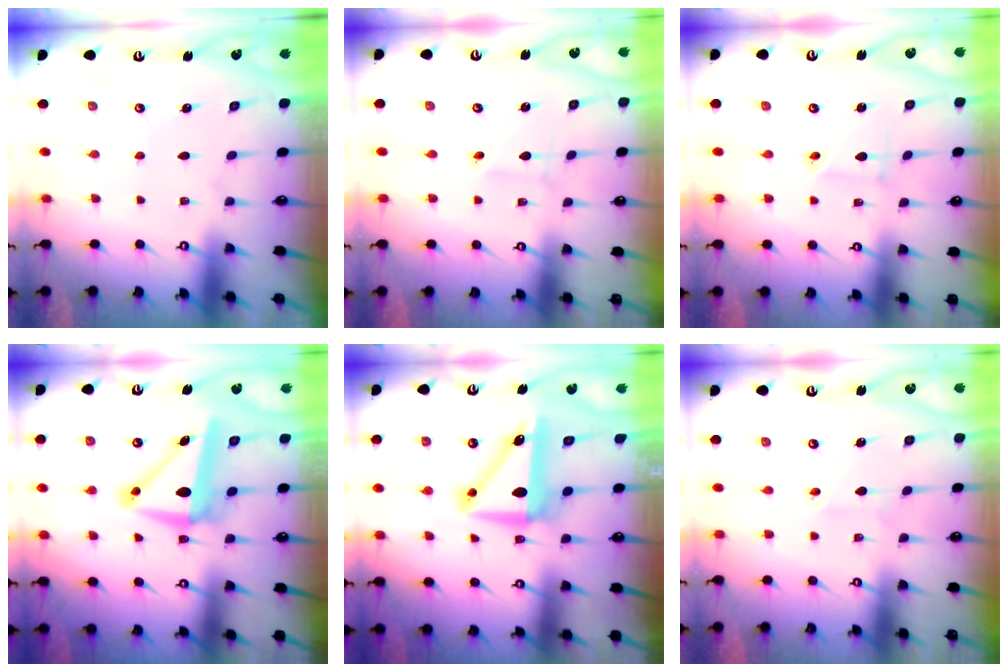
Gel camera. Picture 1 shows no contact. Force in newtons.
{"total": 1.7, "press": 1.7, "slide": 0.1}
{"total": 2.8, "press": 2.8, "slide": 0.3}
{"total": 10.3, "press": 9.8, "slide": 3.2}
{"total": 9.4, "press": 9.2, "slide": 1.9}
{"total": 2.7, "press": 2.5, "slide": 0.9}